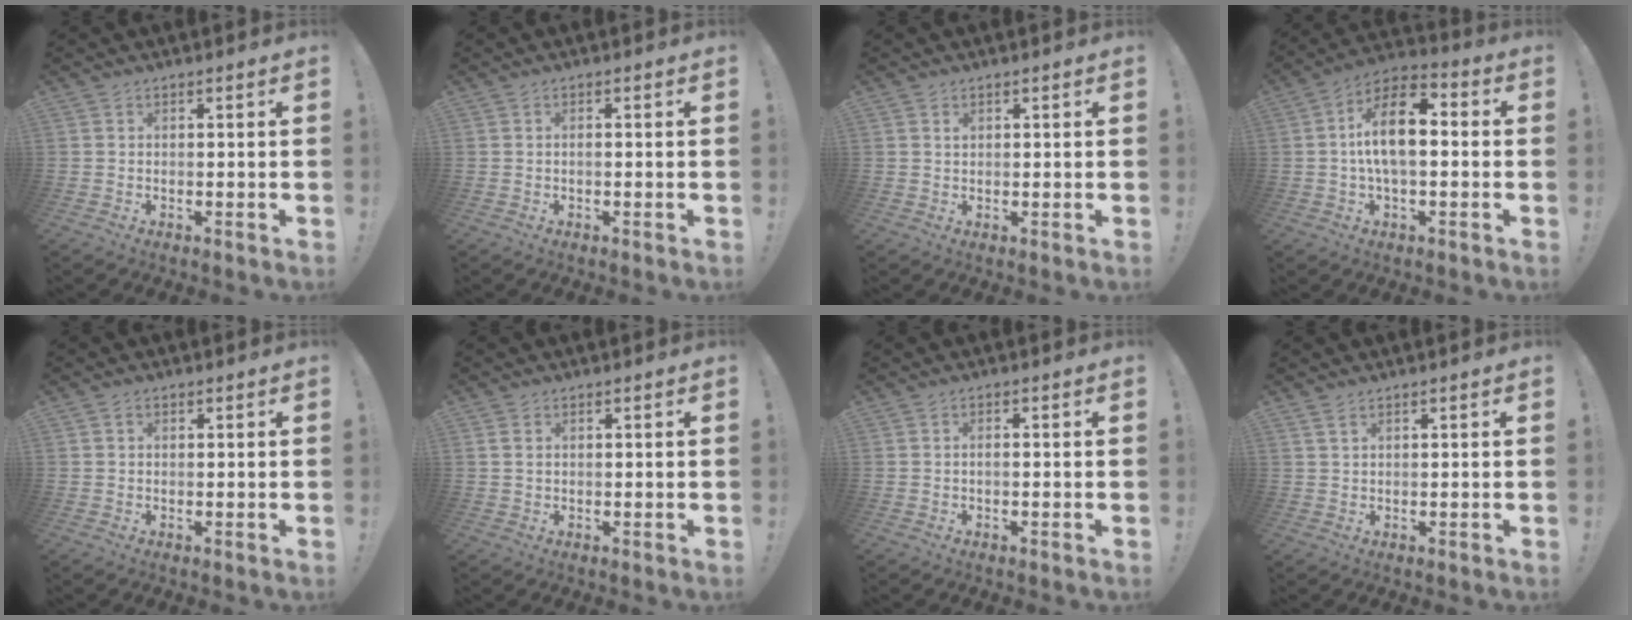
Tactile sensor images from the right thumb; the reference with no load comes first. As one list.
[{"total": 0.7, "force": [-0.4, 0.1, 0.6], "torque": [-0.018, 0.003, -0.006]}, {"total": 1.0, "force": [0.6, 0.7, 0.1], "torque": [0.010, -0.004, 0.010]}, {"total": 14.3, "force": [0.8, 7.0, 12.5], "torque": [-0.219, 0.009, 0.009]}, {"total": 0.8, "force": [0.3, 0.7, 0.3], "torque": [-0.002, 0.001, 0.004]}, {"total": 1.6, "force": [0.7, 1.2, 0.9], "torque": [-0.017, 0.003, 0.013]}, {"total": 1.0, "force": [-0.5, 0.2, 0.8], "torque": [-0.022, 0.004, -0.008]}, {"total": 2.2, "force": [1.3, 1.0, 1.5], "torque": [-0.029, 0.000, 0.025]}]